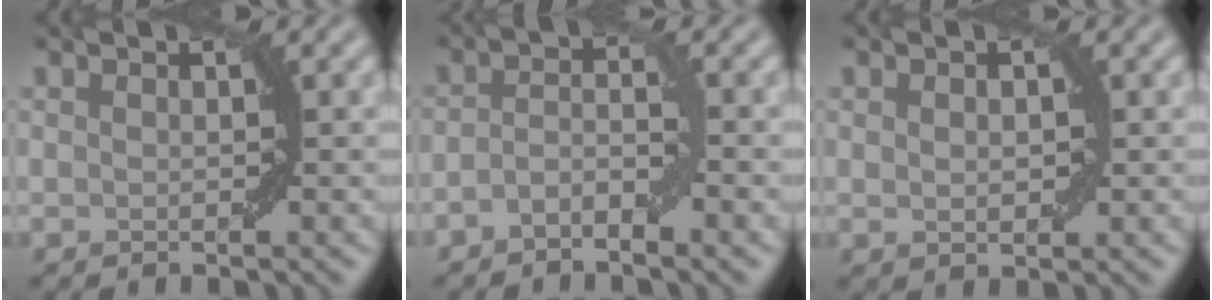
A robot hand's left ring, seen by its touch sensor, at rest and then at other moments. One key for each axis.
{"total": 2.0, "fx": -1.3, "fy": 0.6, "fz": 1.4, "tx": -0.029, "ty": 0.008, "tz": -0.029}
{"total": 1.4, "fx": 0.2, "fy": 0.8, "fz": 1.1, "tx": -0.017, "ty": 0.002, "tz": 0.007}